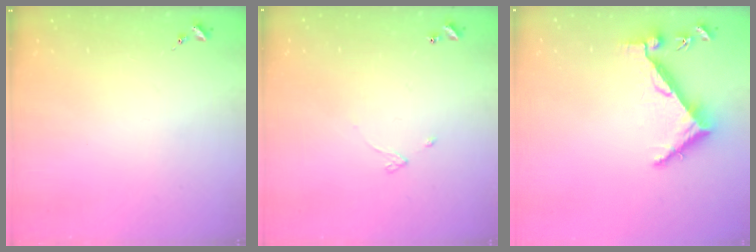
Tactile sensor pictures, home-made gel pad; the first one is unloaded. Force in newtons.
{"total": 3.2, "press": 3.2, "slide": 0.4}
{"total": 6.2, "press": 6.2, "slide": 0.7}